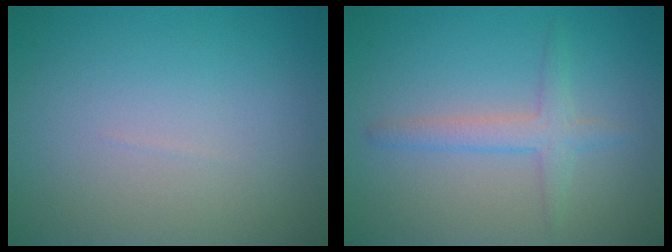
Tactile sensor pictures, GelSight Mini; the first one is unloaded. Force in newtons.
{"total": 2.3, "press": 2.3, "slide": 0.1}